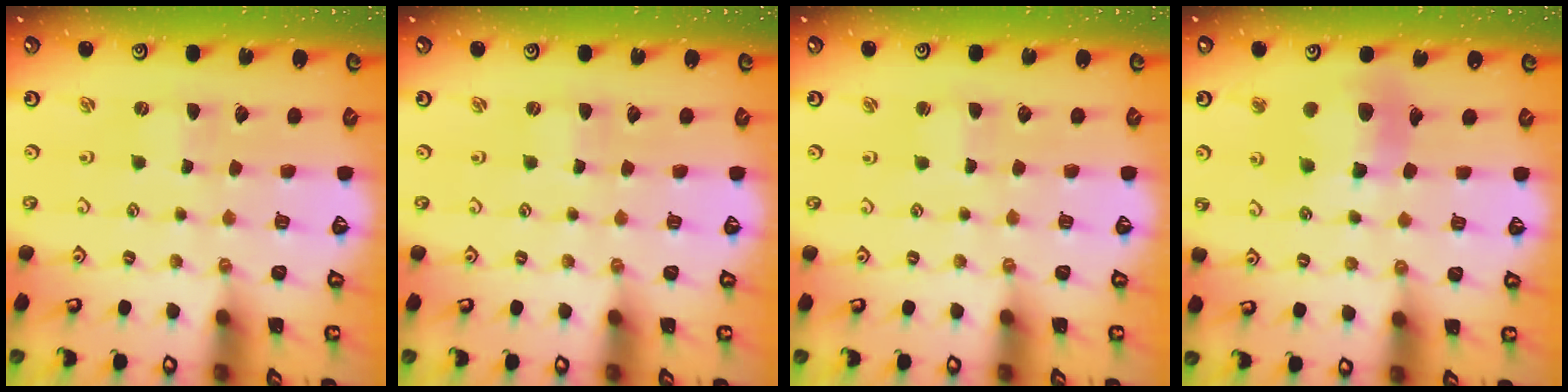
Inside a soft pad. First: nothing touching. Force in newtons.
{"total": 0.0}
{"total": 1.1, "press": 1.0, "slide": 0.3}
{"total": 11.6, "press": 11.5, "slide": 1.4}